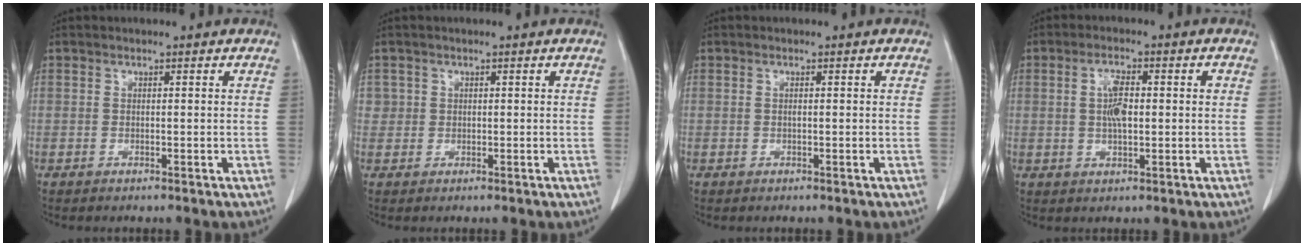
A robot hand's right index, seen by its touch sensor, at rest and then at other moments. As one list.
[{"total": 1.6, "force": [0.4, 1.6, 0.0], "torque": [0.015, 0.003, 0.002]}, {"total": 0.6, "force": [0.1, 0.1, 0.6], "torque": [-0.013, 0.000, 0.003]}, {"total": 4.8, "force": [0.4, 1.6, 4.5], "torque": [-0.091, 0.011, 0.008]}]